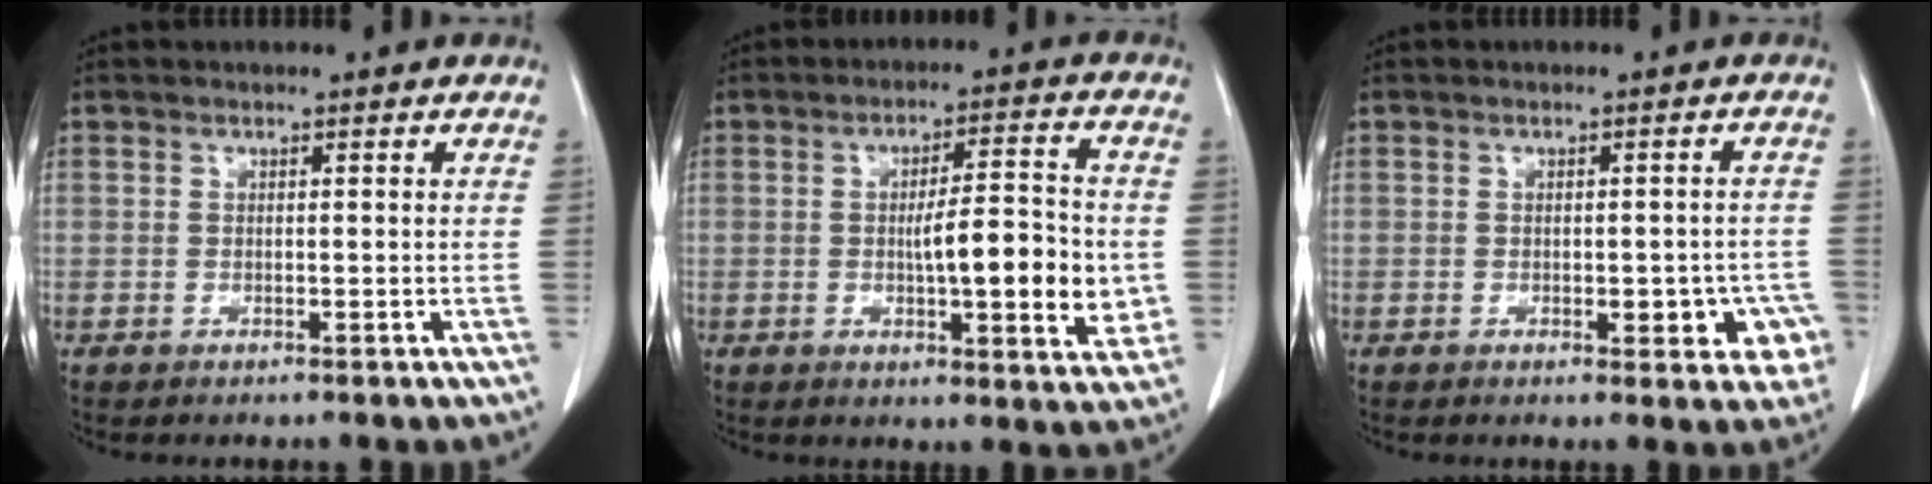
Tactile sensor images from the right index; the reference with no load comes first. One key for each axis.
{"total": 11.4, "fx": -1.1, "fy": 2.4, "fz": 11.1, "tx": -0.160, "ty": 0.005, "tz": -0.017}
{"total": 5.9, "fx": -2.1, "fy": 2.6, "fz": 4.9, "tx": -0.046, "ty": 0.008, "tz": -0.021}